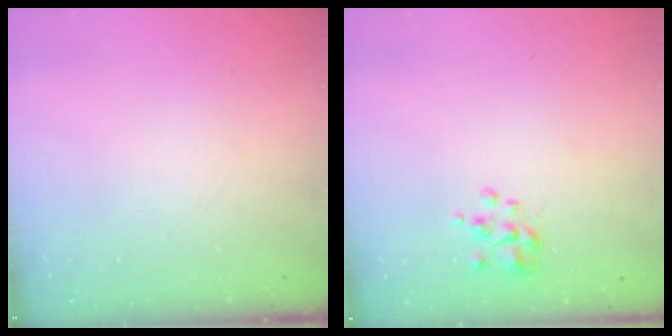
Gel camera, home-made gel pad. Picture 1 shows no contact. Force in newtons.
{"total": 2.0, "press": 1.9, "slide": 0.6}